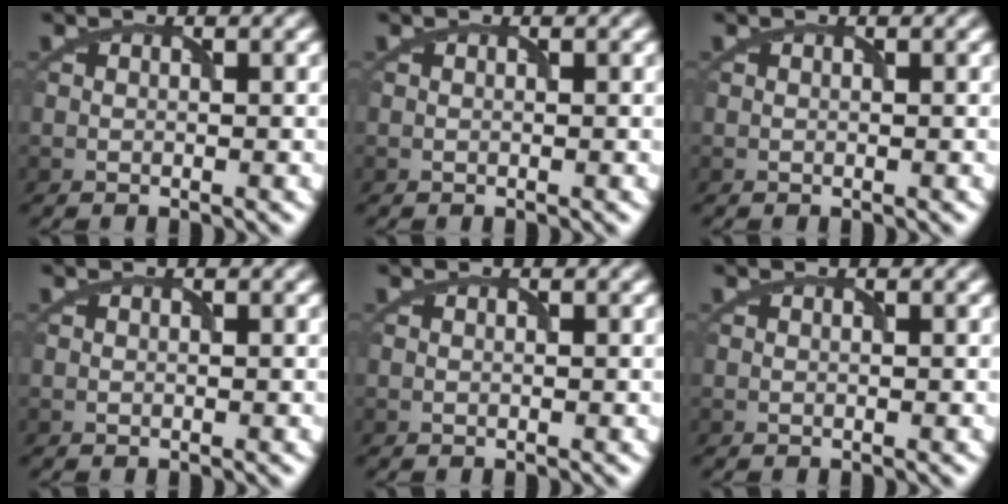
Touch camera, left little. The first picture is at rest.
{"total": 0.0}
{"total": 0.0}
{"total": 0.0}
{"total": 0.0}
{"total": 0.0}